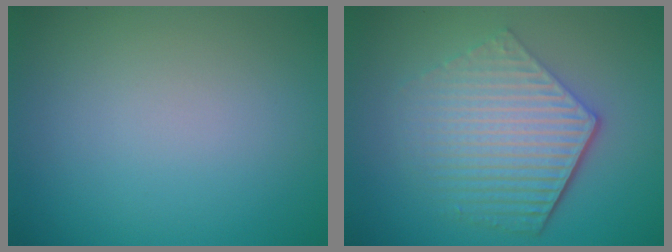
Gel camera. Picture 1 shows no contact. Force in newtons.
{"total": 6.1, "press": 4.4, "slide": 4.2}